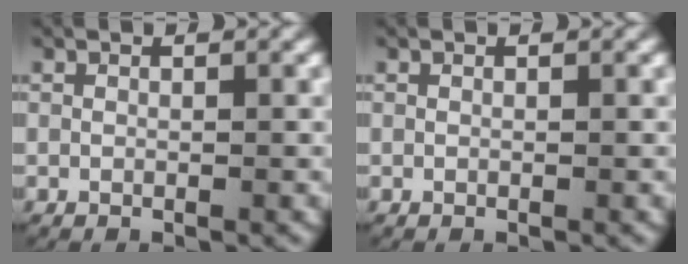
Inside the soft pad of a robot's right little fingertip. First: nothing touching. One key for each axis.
{"total": 0.0}